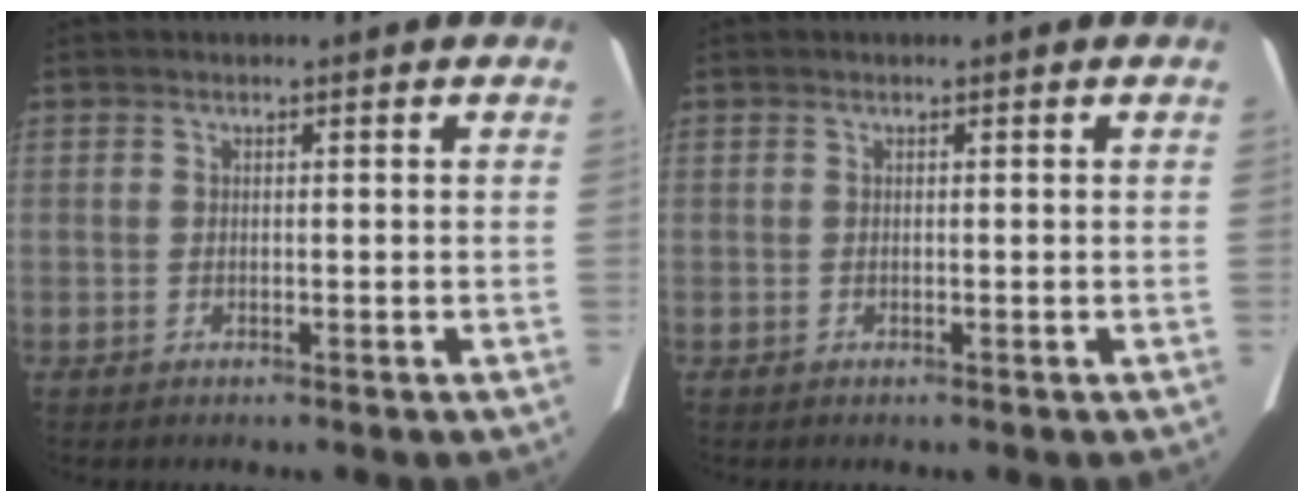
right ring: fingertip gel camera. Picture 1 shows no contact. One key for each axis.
{"total": 0.0}